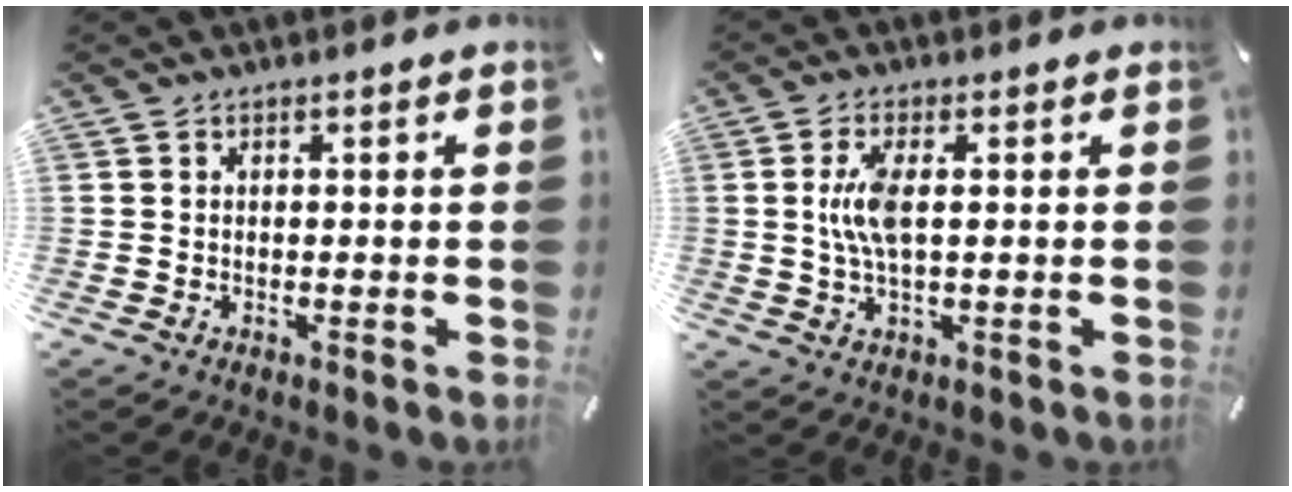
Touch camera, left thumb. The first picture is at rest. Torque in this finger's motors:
{"motor_torque": [0.40, 0.40, 0.29, -0.28, 0.26]}